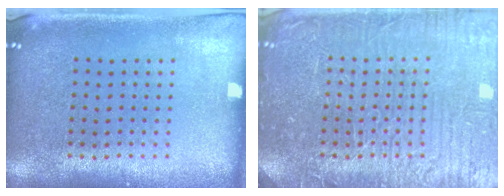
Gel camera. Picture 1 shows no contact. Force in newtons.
{"total": 7.3, "press": 7.3, "slide": 1.0}